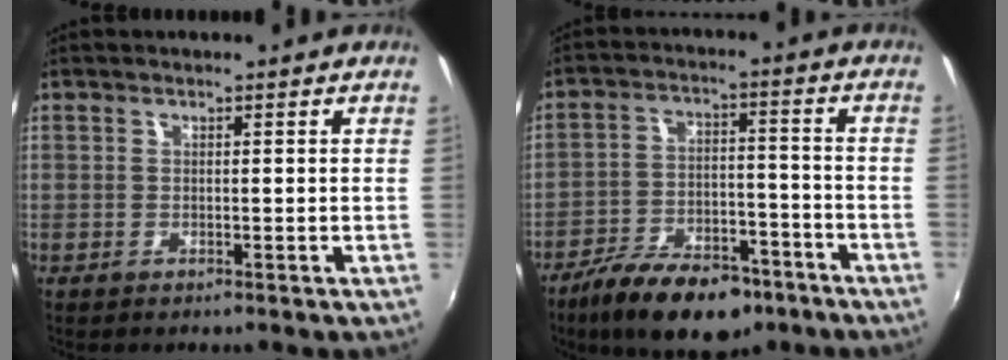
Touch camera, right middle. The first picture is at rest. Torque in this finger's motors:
{"motor_torque": [1.10, -1.04, 0.44, 0.09]}